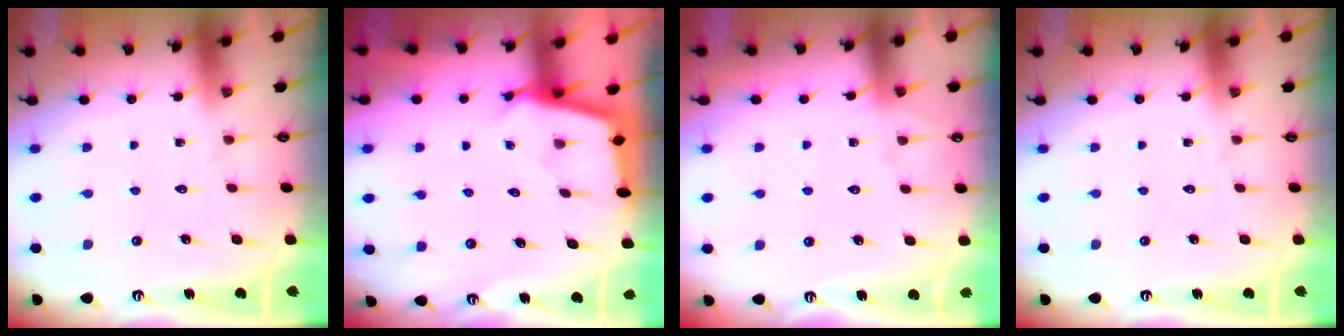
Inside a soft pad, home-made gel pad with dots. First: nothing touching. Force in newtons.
{"total": 2.7, "press": 2.7, "slide": 0.2}
{"total": 3.6, "press": 3.6, "slide": 0.6}
{"total": 0.0}